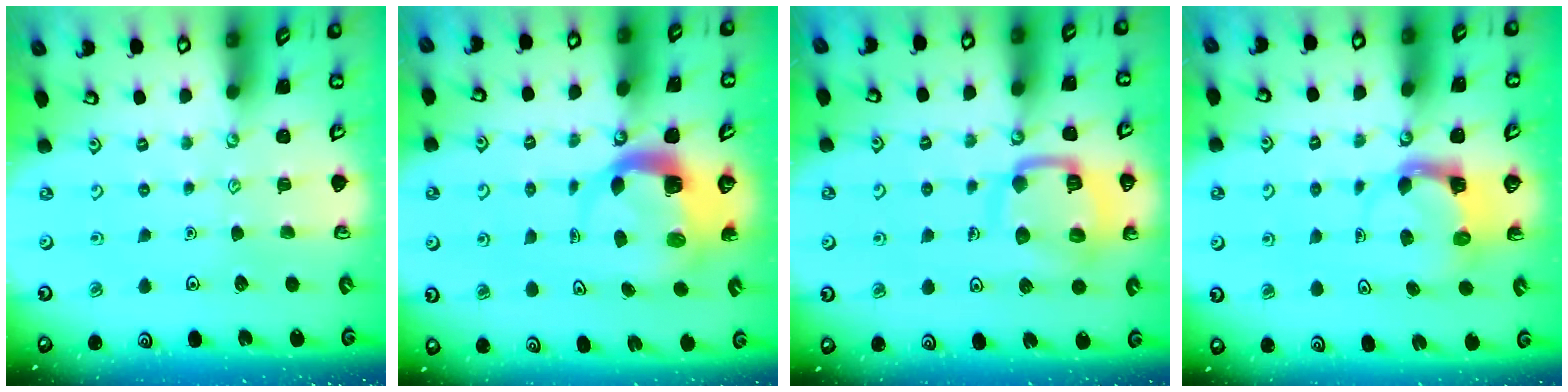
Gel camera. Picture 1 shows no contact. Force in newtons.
{"total": 4.5, "press": 4.5, "slide": 0.6}
{"total": 13.4, "press": 13.4, "slide": 1.4}
{"total": 4.0, "press": 4.0, "slide": 0.4}